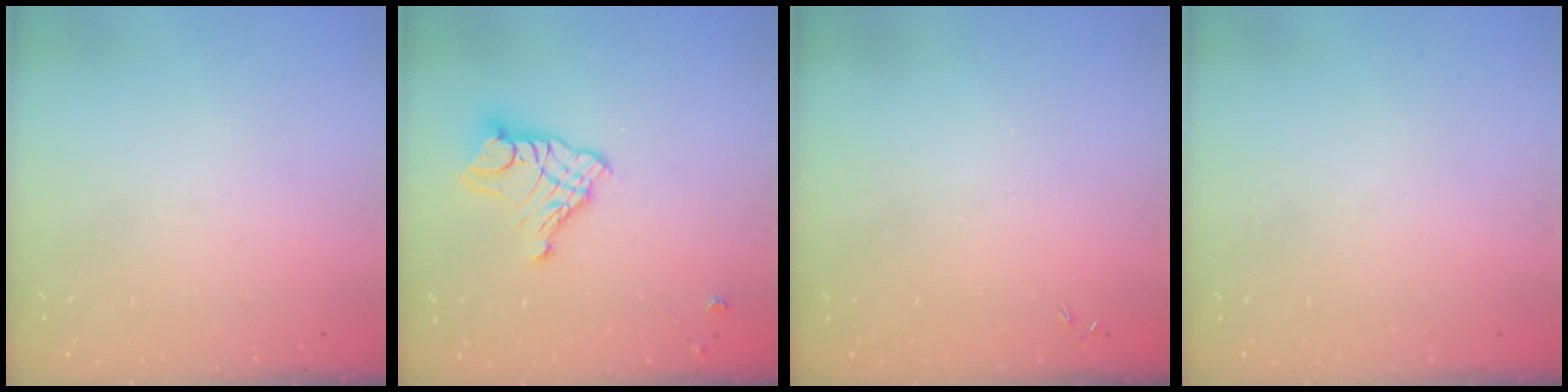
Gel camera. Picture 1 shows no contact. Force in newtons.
{"total": 11.6, "press": 11.6, "slide": 1.1}
{"total": 0.0}
{"total": 0.0}